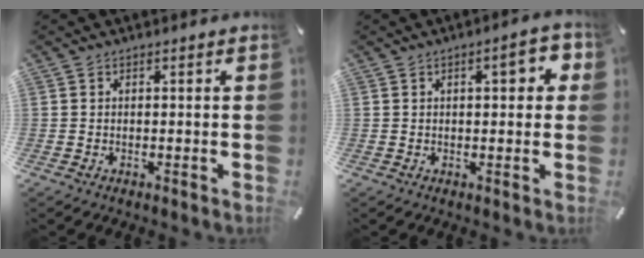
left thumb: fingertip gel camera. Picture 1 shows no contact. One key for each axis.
{"total": 5.9, "fx": 1.5, "fy": 2.5, "fz": 5.1, "tx": -0.061, "ty": -0.003, "tz": 0.016}